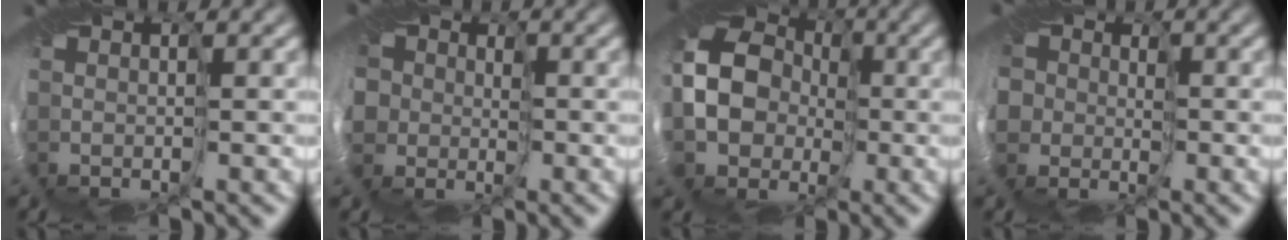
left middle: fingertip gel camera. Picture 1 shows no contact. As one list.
[{"total": 4.6, "force": [0.0, 4.5, 1.2], "torque": [-0.019, 0.000, -0.040]}, {"total": 9.4, "force": [-2.1, 8.0, 4.6], "torque": [-0.080, -0.021, -0.068]}, {"total": 4.4, "force": [0.2, 4.3, 0.9], "torque": [-0.013, -0.002, -0.027]}]